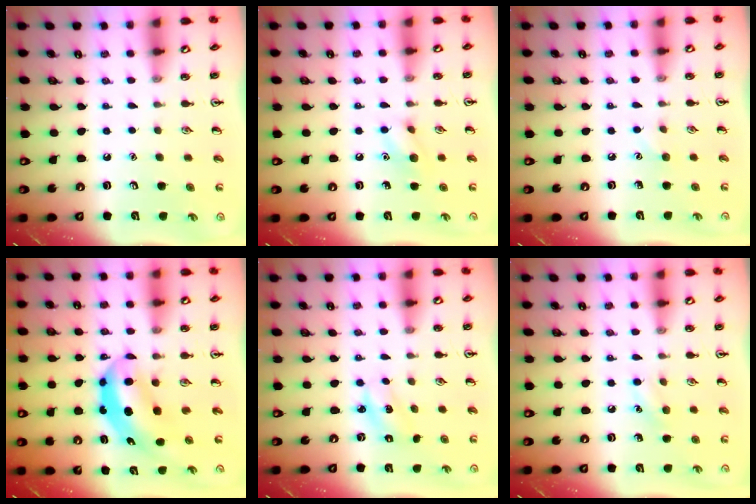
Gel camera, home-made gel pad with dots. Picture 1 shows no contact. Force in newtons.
{"total": 7.8, "press": 7.7, "slide": 1.4}
{"total": 3.8, "press": 3.7, "slide": 1.0}
{"total": 5.5, "press": 5.2, "slide": 1.7}
{"total": 2.1, "press": 2.0, "slide": 0.7}
{"total": 7.3, "press": 7.0, "slide": 2.2}